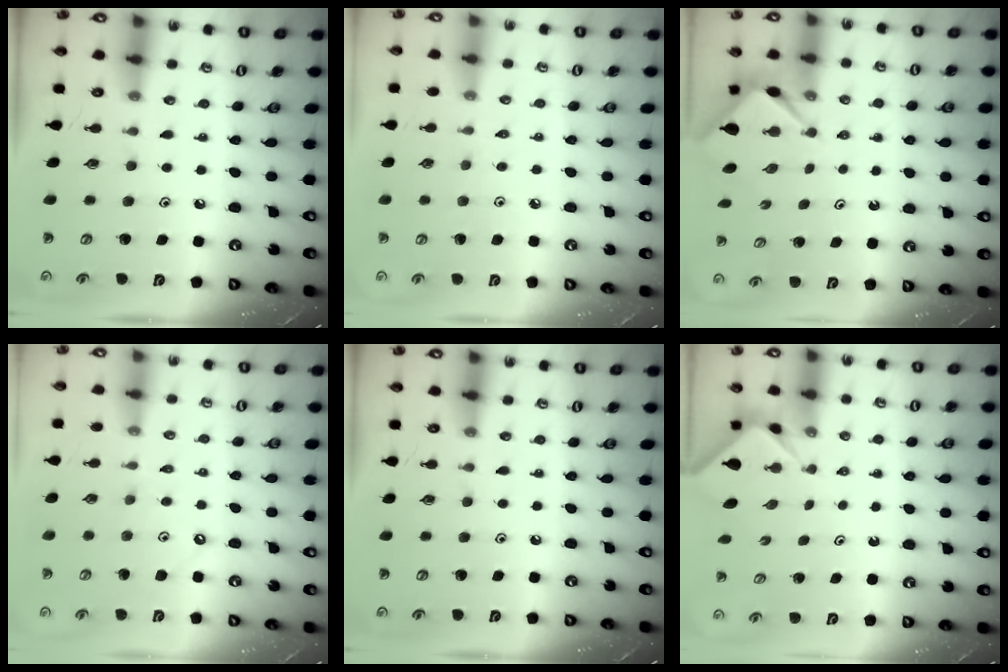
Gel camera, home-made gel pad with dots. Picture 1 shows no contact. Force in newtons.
{"total": 2.8, "press": 2.7, "slide": 0.6}
{"total": 3.0, "press": 3.0, "slide": 0.2}
{"total": 1.7, "press": 1.6, "slide": 0.3}
{"total": 0.0}
{"total": 2.3, "press": 2.3, "slide": 0.1}